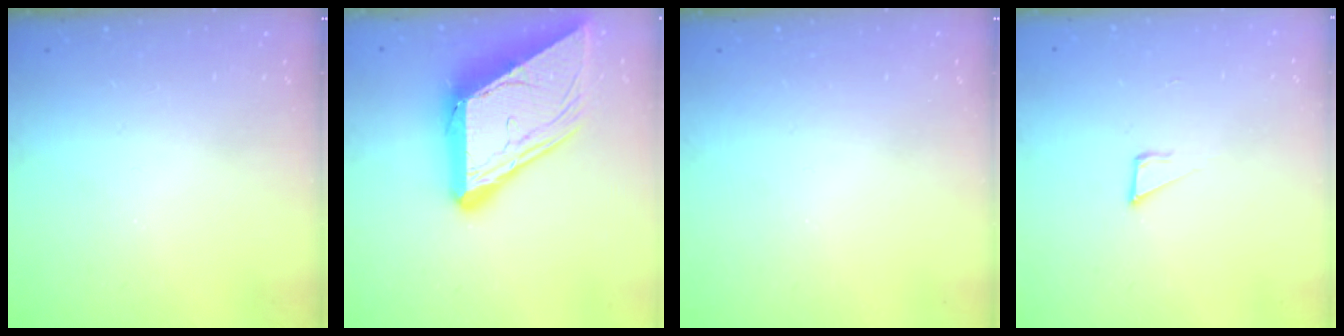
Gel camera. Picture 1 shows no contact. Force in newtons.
{"total": 17.5, "press": 17.4, "slide": 1.7}
{"total": 0.0}
{"total": 4.3, "press": 4.3, "slide": 0.3}